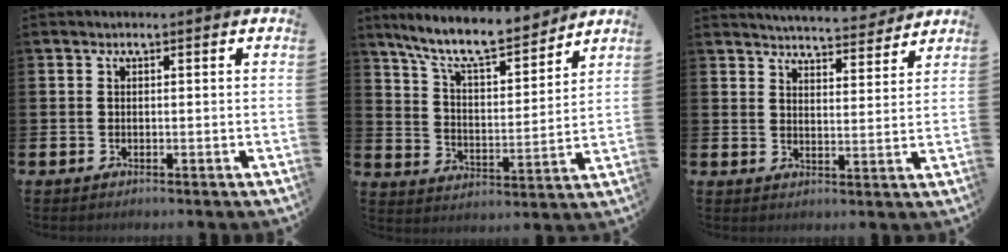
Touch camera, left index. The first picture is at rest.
{"total": 10.1, "force": [9.0, 1.8, 4.1], "torque": [-0.112, -0.058, 0.158]}
{"total": 5.4, "force": [5.3, 0.5, 0.3], "torque": [-0.013, -0.039, 0.094]}